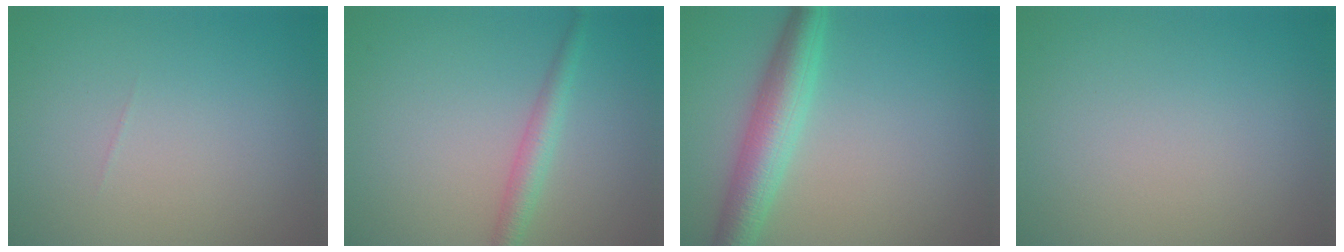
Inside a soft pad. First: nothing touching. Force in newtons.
{"total": 2.4, "press": 2.4, "slide": 0.1}
{"total": 5.0, "press": 5.0, "slide": 0.1}
{"total": 0.0}